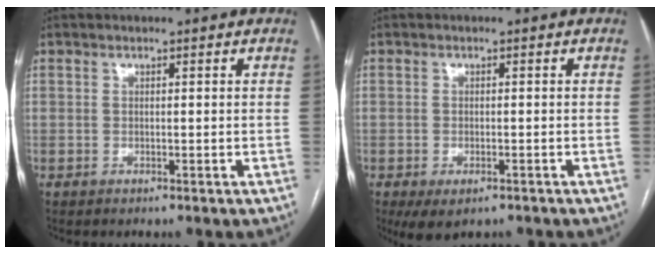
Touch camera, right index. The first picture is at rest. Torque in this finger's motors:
{"motor_torque": [0.83, -0.60, 0.19, 0.04]}